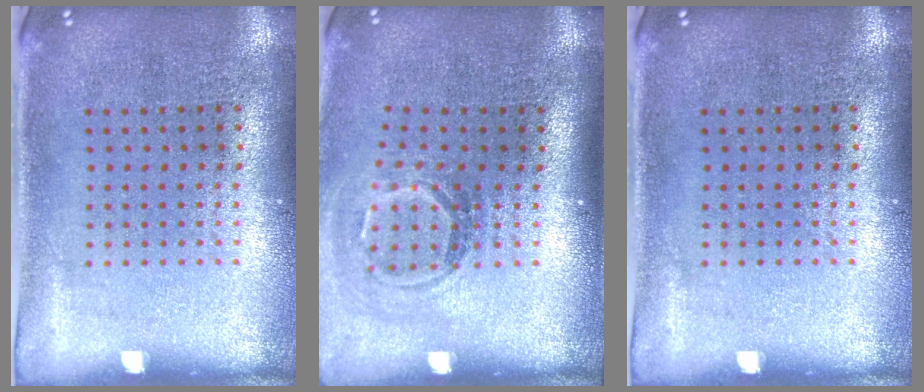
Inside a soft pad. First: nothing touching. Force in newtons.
{"total": 1.7, "press": 1.2, "slide": 1.3}
{"total": 0.0}